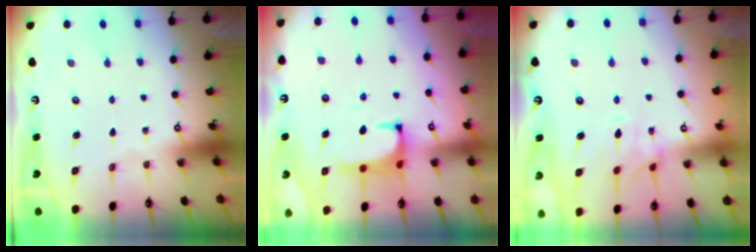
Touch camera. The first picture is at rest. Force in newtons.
{"total": 1.8, "press": 1.7, "slide": 0.7}
{"total": 2.4, "press": 2.2, "slide": 1.1}